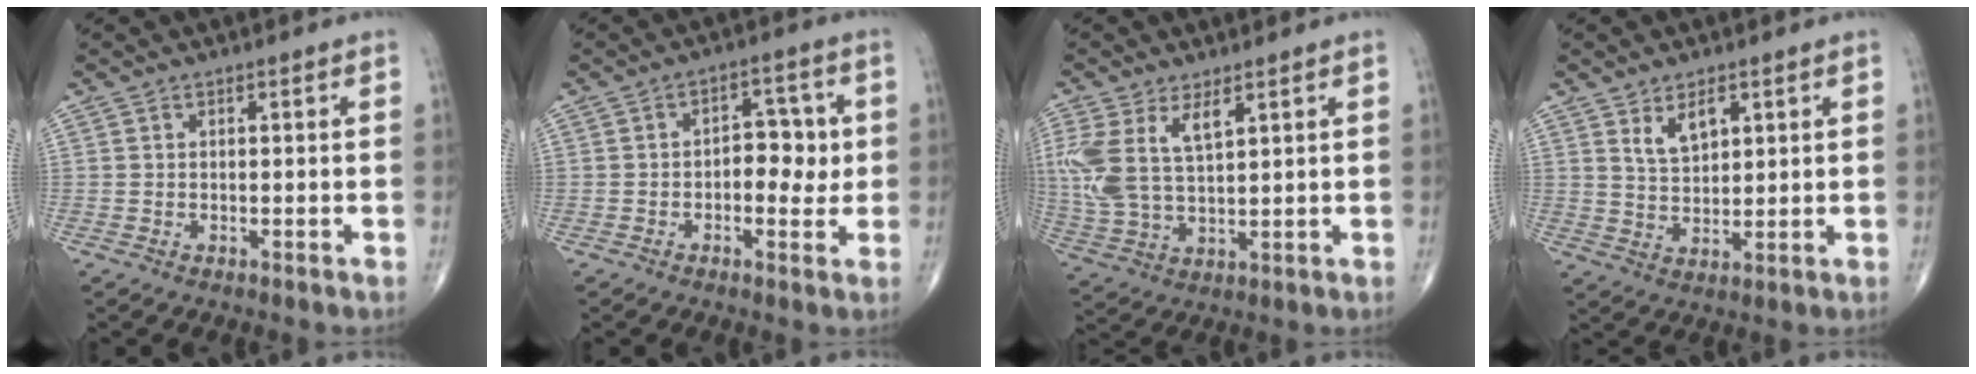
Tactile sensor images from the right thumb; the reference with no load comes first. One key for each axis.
{"total": 7.1, "fx": -0.1, "fy": 4.3, "fz": 5.7, "tx": -0.042, "ty": 0.012, "tz": -0.006}
{"total": 11.2, "fx": 4.4, "fy": 5.3, "fz": 8.9, "tx": -0.202, "ty": -0.008, "tz": 0.099}
{"total": 5.4, "fx": 2.8, "fy": 2.9, "fz": 3.7, "tx": -0.051, "ty": -0.019, "tz": 0.055}